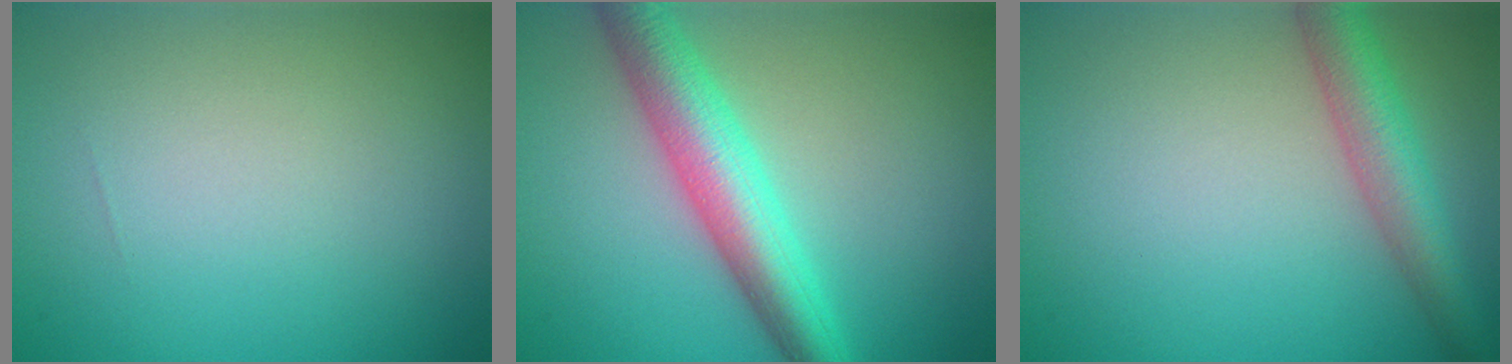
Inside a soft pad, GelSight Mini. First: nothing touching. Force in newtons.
{"total": 6.3, "press": 6.3, "slide": 0.2}
{"total": 4.6, "press": 4.6, "slide": 0.1}